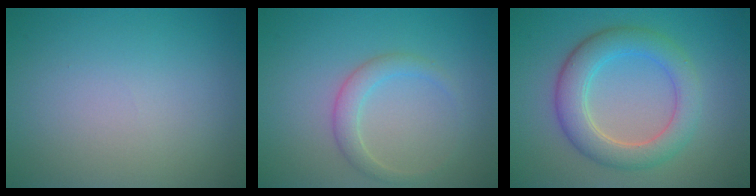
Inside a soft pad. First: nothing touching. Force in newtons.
{"total": 2.1, "press": 2.1, "slide": 0.1}
{"total": 5.3, "press": 5.2, "slide": 0.5}